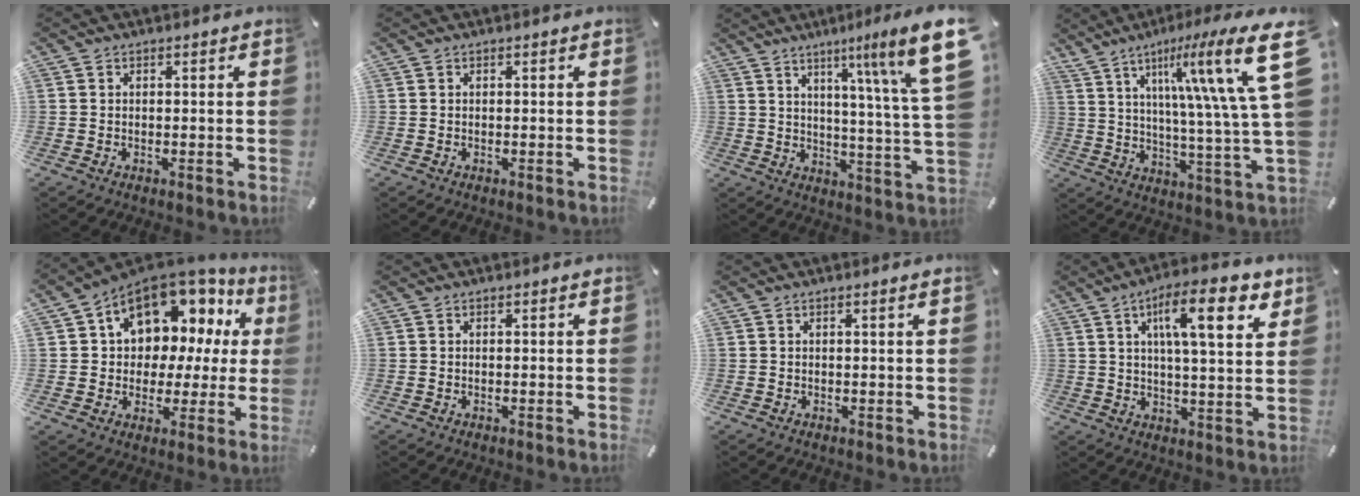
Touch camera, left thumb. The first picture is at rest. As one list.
[{"total": 0.0}, {"total": 17.4, "force": [8.1, 1.2, 15.4], "torque": [-0.229, -0.053, 0.110]}, {"total": 24.2, "force": [9.7, 4.9, 21.6], "torque": [-0.315, -0.061, 0.143]}, {"total": 12.8, "force": [6.5, 9.1, 6.2], "torque": [-0.101, -0.049, 0.119]}, {"total": 0.0}, {"total": 0.9, "force": [0.3, -0.1, 0.8], "torque": [-0.014, -0.001, 0.004]}, {"total": 15.4, "force": [7.1, 4.4, 12.9], "torque": [-0.201, -0.019, 0.107]}]